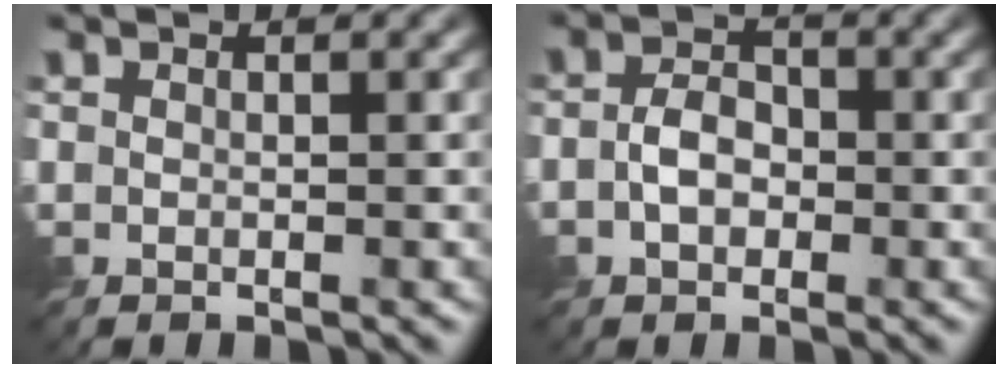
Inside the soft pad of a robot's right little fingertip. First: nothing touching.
{"total": 2.7, "force": [-0.7, 1.9, 1.8], "torque": [-0.033, 0.004, -0.017]}